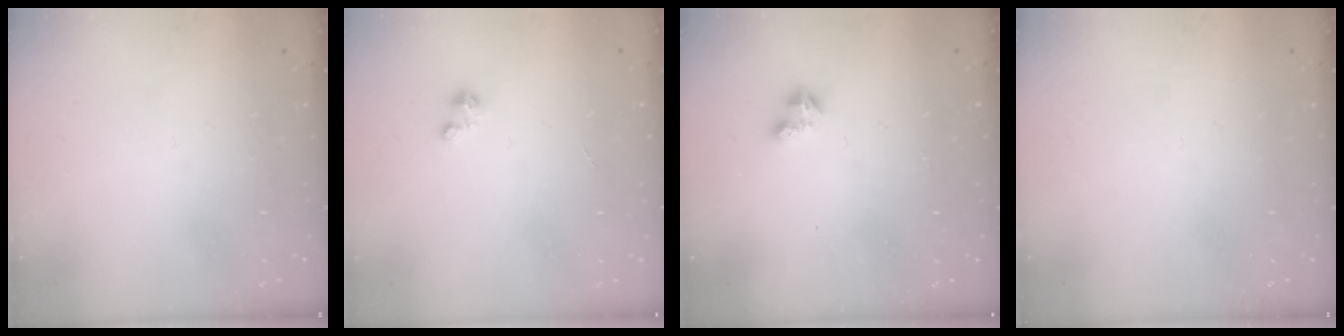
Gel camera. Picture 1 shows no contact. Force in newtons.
{"total": 0.8, "press": 0.7, "slide": 0.3}
{"total": 1.6, "press": 1.6, "slide": 0.4}
{"total": 0.0}